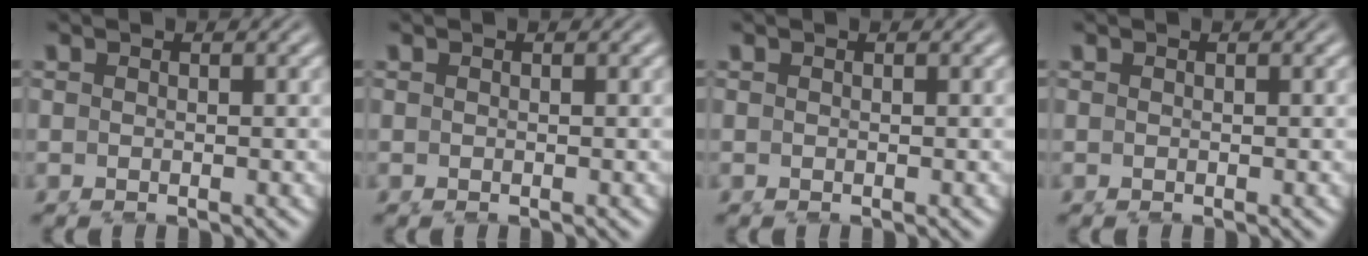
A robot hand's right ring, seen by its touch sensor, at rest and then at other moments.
{"total": 0.0}
{"total": 0.0}
{"total": 0.0}